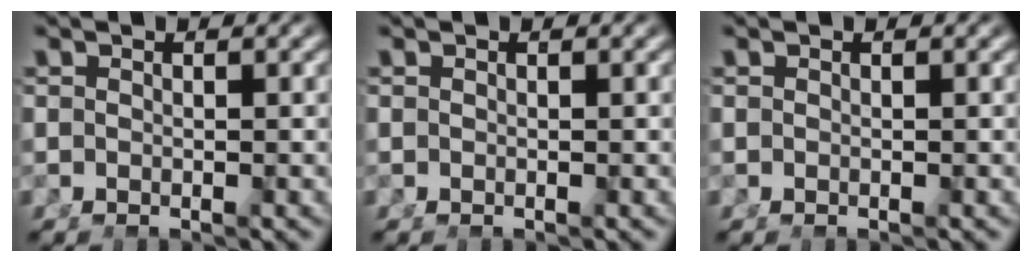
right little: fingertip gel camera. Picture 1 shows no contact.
{"total": 0.0}
{"total": 0.0}